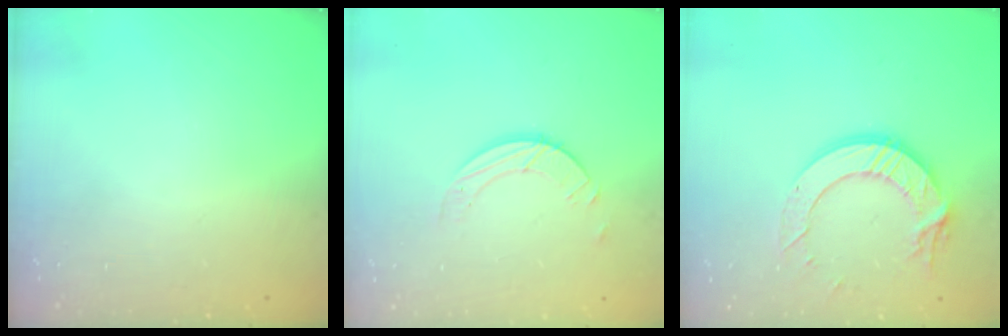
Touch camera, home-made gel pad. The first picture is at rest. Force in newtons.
{"total": 4.0, "press": 4.0, "slide": 0.4}
{"total": 12.7, "press": 12.6, "slide": 1.2}